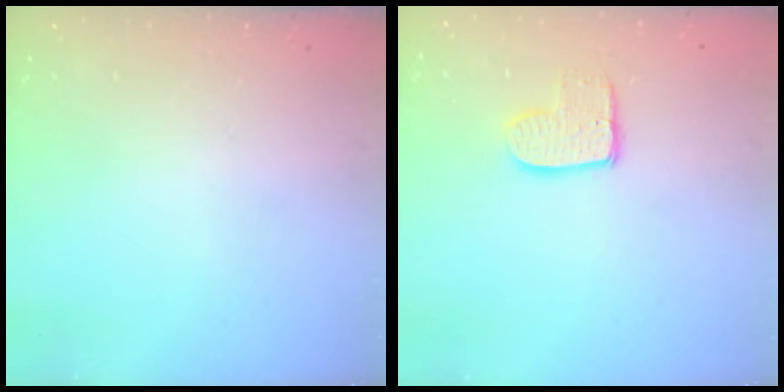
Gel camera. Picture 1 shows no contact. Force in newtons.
{"total": 9.0, "press": 9.0, "slide": 0.7}